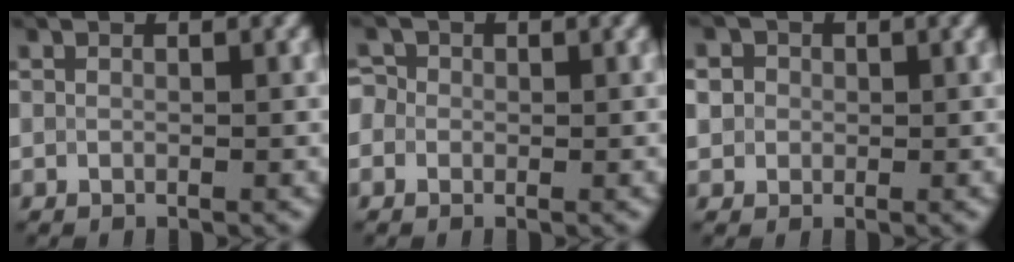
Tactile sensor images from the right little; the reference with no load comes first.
{"total": 2.0, "force": [0.4, 1.8, 0.8], "torque": [0.001, 0.013, -0.012]}
{"total": 3.3, "force": [0.9, 2.9, 1.3], "torque": [-0.022, 0.018, 0.006]}